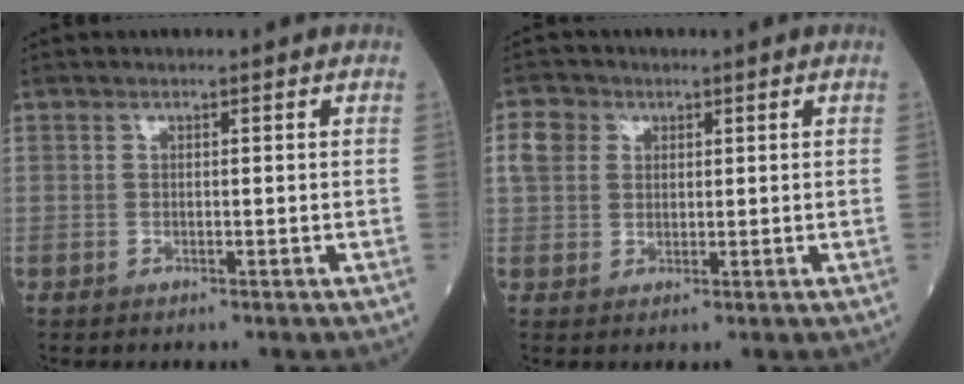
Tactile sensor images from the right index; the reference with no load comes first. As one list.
[{"total": 4.0, "force": [1.3, 3.4, 1.7], "torque": [-0.048, 0.013, 0.026]}]